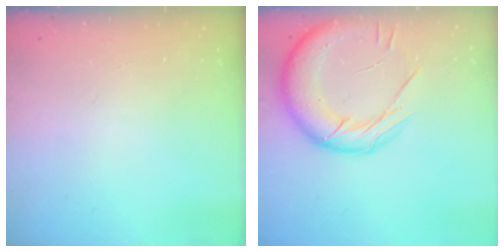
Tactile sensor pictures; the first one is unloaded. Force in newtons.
{"total": 19.9, "press": 19.5, "slide": 3.8}